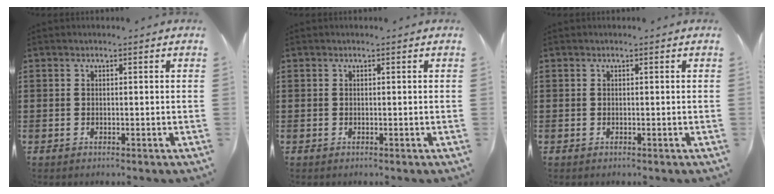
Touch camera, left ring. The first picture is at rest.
{"total": 0.0}
{"total": 0.0}